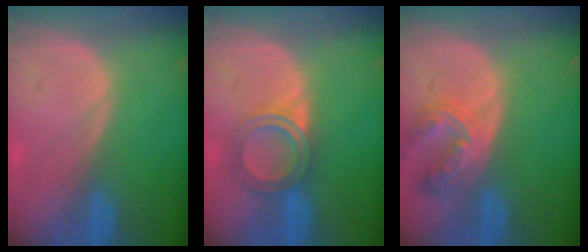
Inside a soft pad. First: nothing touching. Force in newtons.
{"total": 4.8, "press": 4.6, "slide": 1.3}
{"total": 7.3, "press": 6.5, "slide": 3.4}